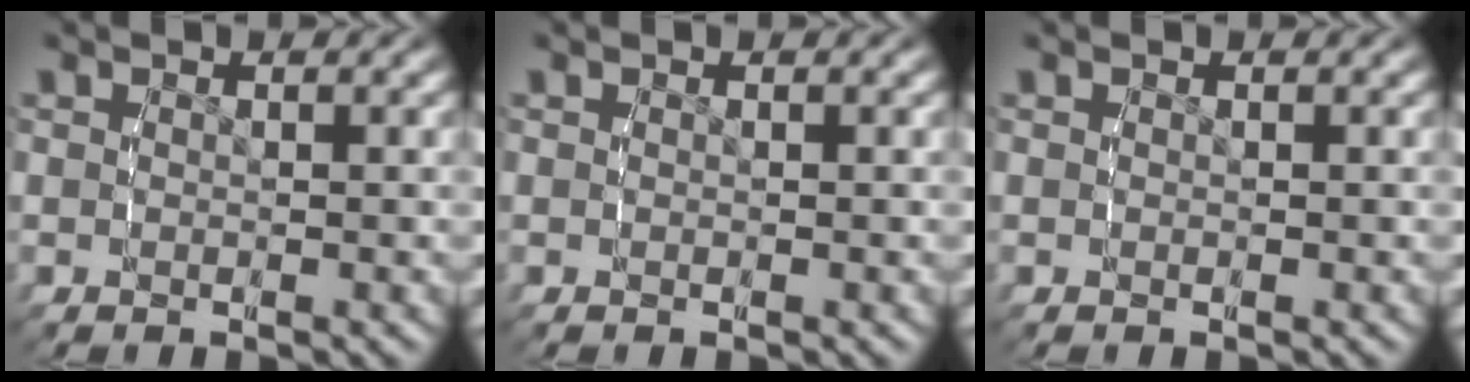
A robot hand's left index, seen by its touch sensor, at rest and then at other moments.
{"total": 0.0}
{"total": 0.0}